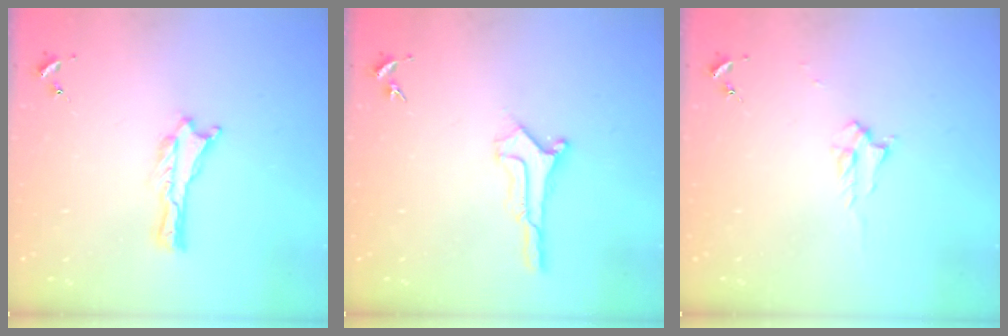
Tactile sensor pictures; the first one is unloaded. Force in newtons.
{"total": 0.9, "press": 0.9, "slide": 0.1}
{"total": 2.2, "press": 2.2, "slide": 0.4}